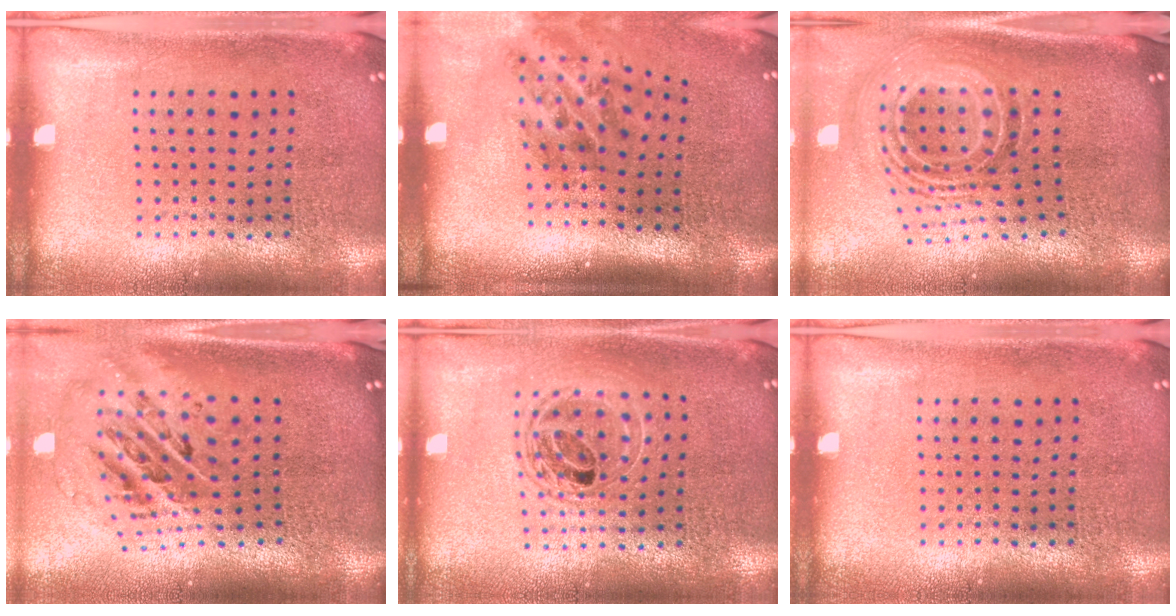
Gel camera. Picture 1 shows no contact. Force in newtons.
{"total": 2.0, "press": 1.3, "slide": 1.6}
{"total": 2.1, "press": 1.5, "slide": 1.5}
{"total": 2.6, "press": 1.8, "slide": 2.0}
{"total": 1.7, "press": 1.4, "slide": 0.9}
{"total": 0.0}